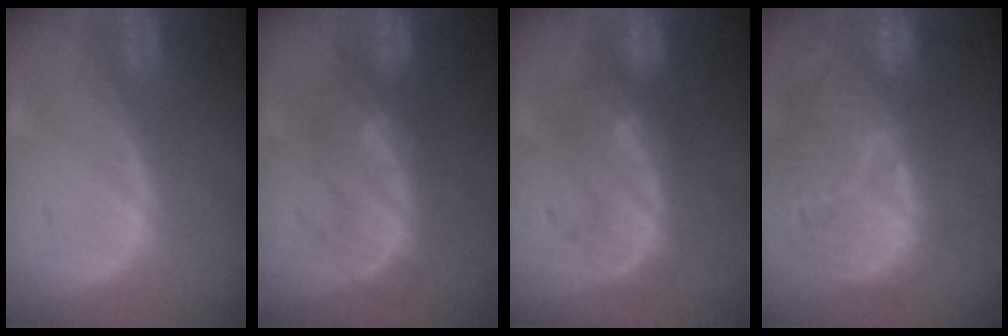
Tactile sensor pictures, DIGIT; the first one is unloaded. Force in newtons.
{"total": 7.8, "press": 7.7, "slide": 1.5}
{"total": 8.1, "press": 7.8, "slide": 2.2}
{"total": 14.3, "press": 12.9, "slide": 6.2}